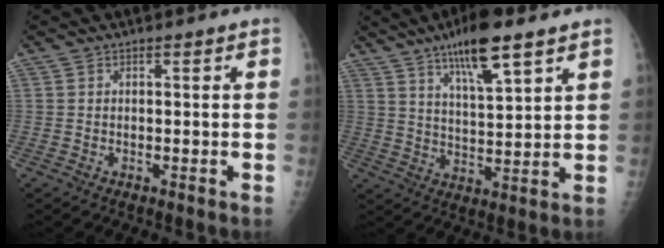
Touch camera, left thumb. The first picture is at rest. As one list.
[{"total": 11.7, "force": [7.3, 2.7, 8.7], "torque": [-0.138, -0.033, 0.125]}]